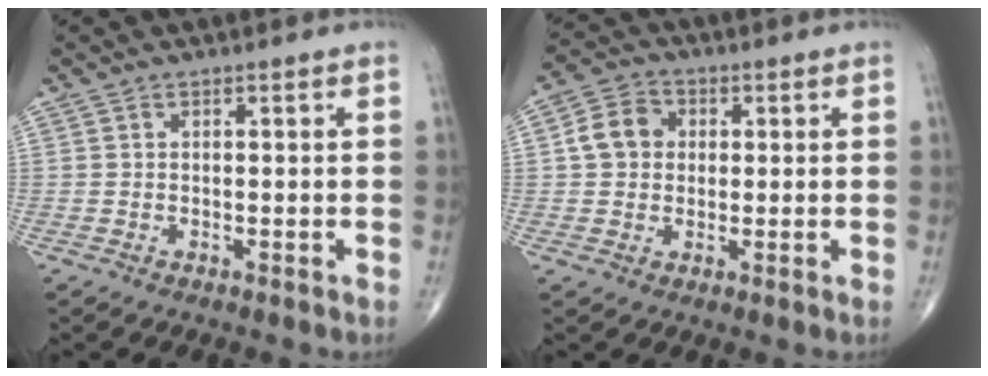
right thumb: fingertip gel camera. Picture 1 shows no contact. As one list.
[{"total": 6.9, "force": [0.8, 5.8, 3.6], "torque": [-0.054, 0.013, 0.006]}]